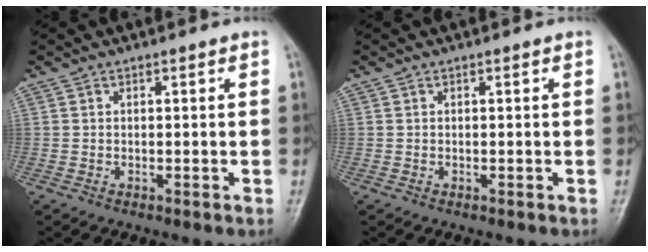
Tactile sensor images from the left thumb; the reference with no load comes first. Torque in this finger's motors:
{"motor_torque": [-0.04, 0.04, -0.03, -0.03, 0.00]}